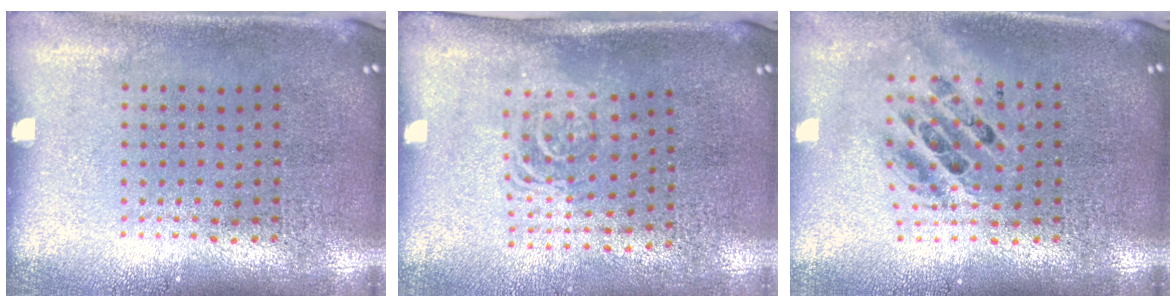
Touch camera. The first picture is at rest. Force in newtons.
{"total": 1.6, "press": 1.3, "slide": 1.0}
{"total": 1.8, "press": 1.4, "slide": 1.1}